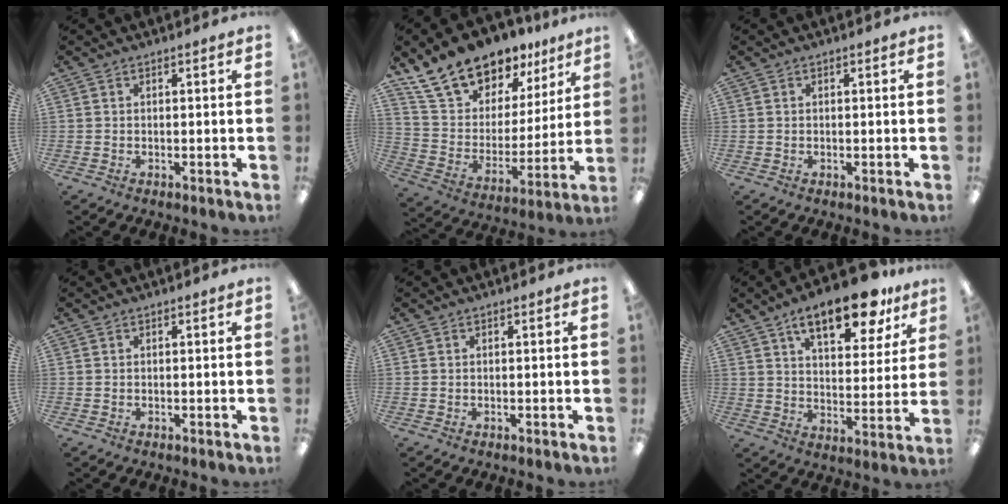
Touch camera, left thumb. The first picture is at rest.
{"total": 16.4, "force": [13.8, 8.0, 4.0], "torque": [-0.097, -0.100, 0.257]}
{"total": 0.0}
{"total": 0.0}
{"total": 0.0}
{"total": 16.4, "force": [10.9, 6.7, 10.3], "torque": [-0.145, -0.048, 0.177]}